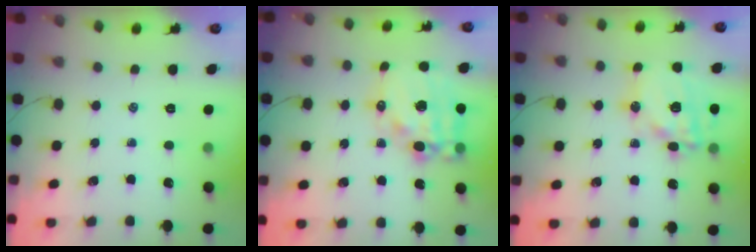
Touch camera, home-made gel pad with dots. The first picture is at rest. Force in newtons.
{"total": 17.8, "press": 17.4, "slide": 3.8}
{"total": 18.8, "press": 18.3, "slide": 3.9}